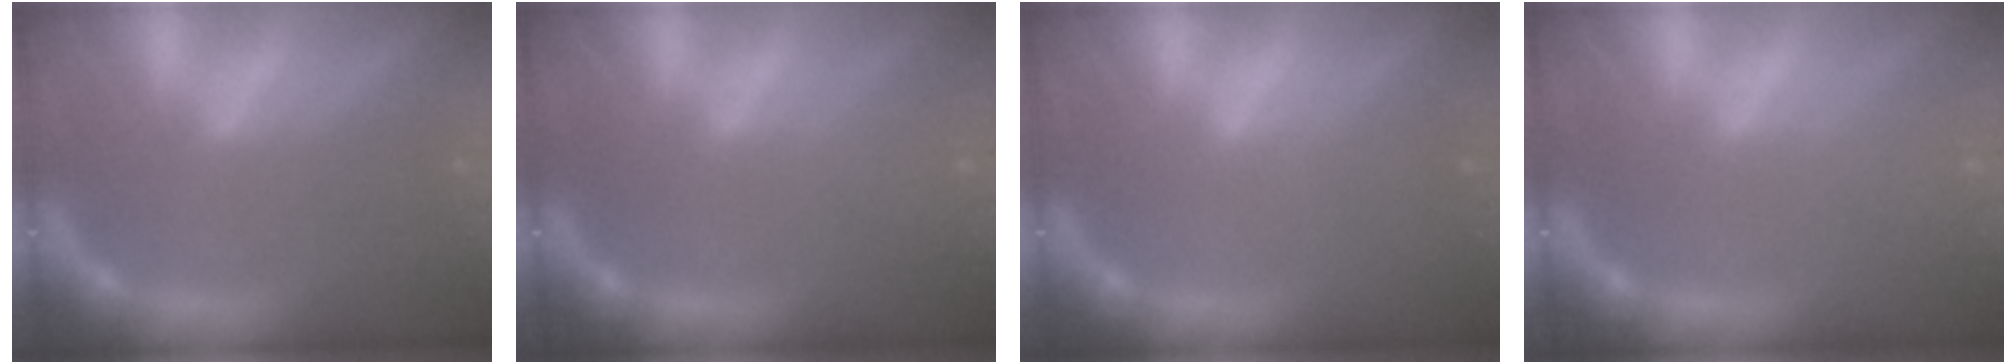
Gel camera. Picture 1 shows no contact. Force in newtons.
{"total": 3.0}
{"total": 0.9}
{"total": 3.0}